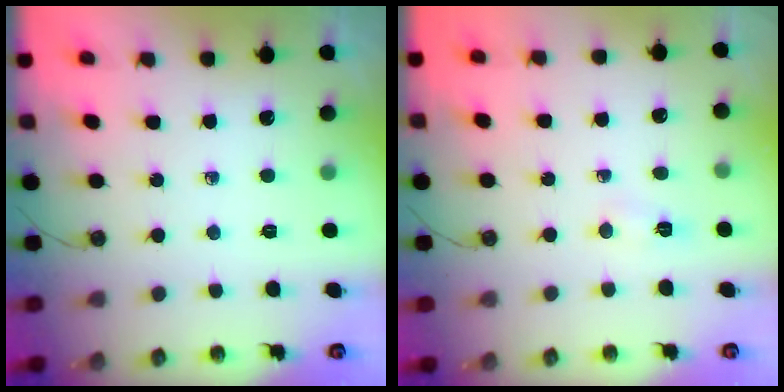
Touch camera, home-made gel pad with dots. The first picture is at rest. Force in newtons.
{"total": 2.9, "press": 2.9, "slide": 0.4}